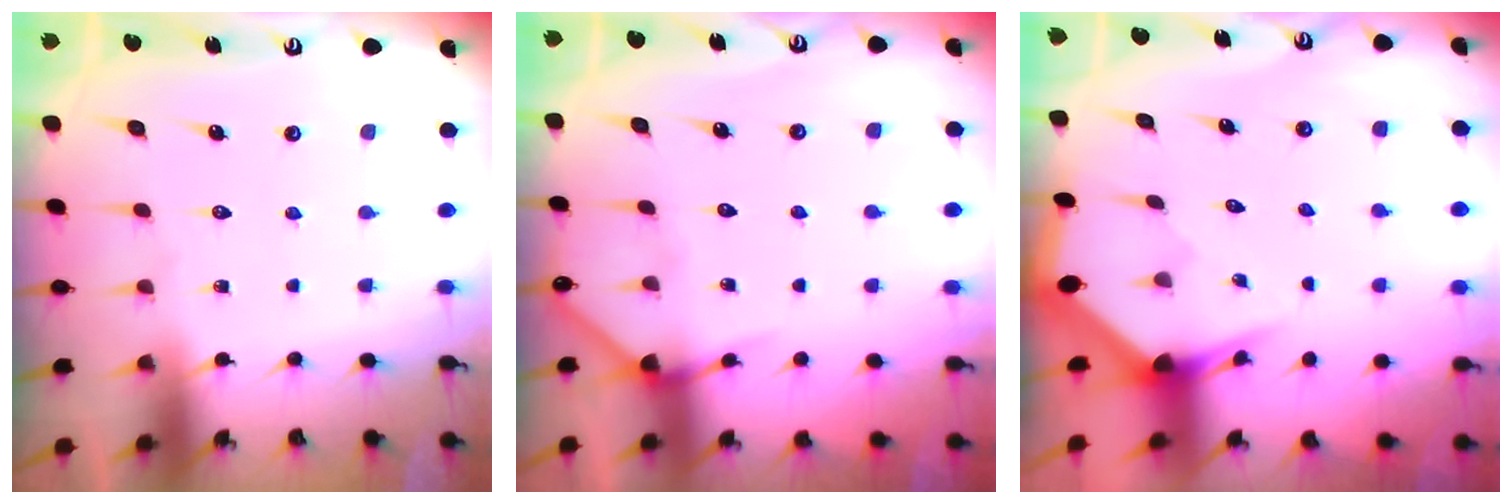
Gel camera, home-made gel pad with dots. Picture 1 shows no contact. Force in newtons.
{"total": 3.7, "press": 3.7, "slide": 0.3}
{"total": 3.0, "press": 3.0, "slide": 0.1}